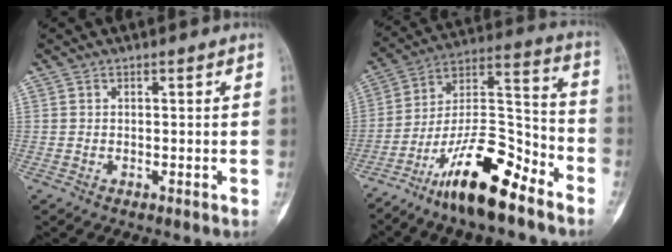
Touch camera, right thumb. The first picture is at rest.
{"total": 18.3, "force": [-12.2, 5.4, 12.6], "torque": [-0.212, 0.094, -0.215]}